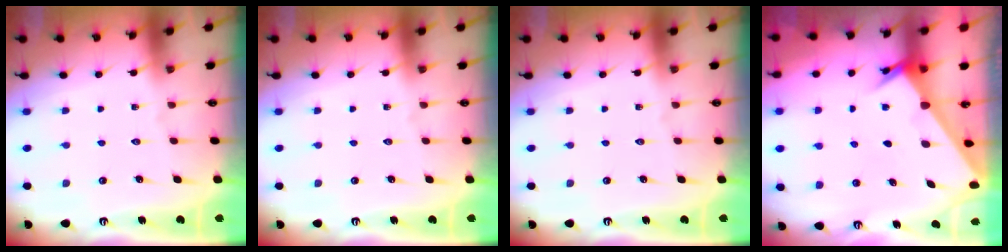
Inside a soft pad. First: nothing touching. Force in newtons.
{"total": 0.0}
{"total": 0.0}
{"total": 2.5, "press": 2.5, "slide": 0.2}